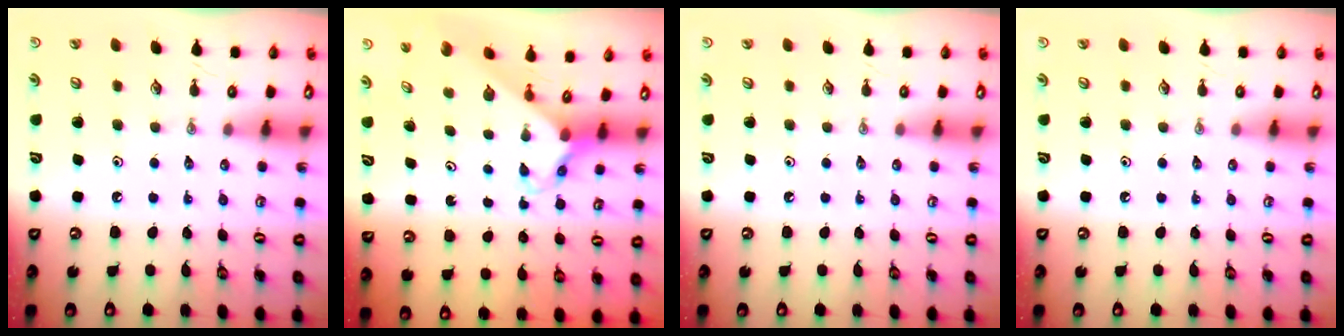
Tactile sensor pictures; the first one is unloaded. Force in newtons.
{"total": 2.6, "press": 2.6, "slide": 0.2}
{"total": 0.0}
{"total": 0.0}